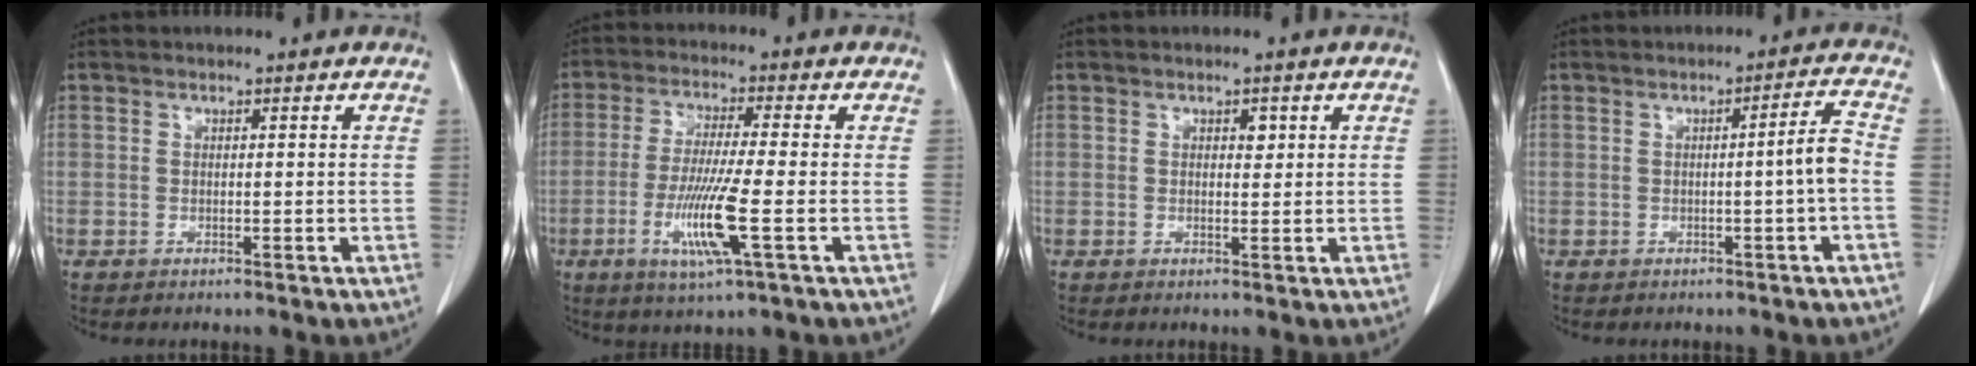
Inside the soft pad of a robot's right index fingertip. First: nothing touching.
{"total": 9.6, "force": [-2.9, -0.2, 9.1], "torque": [-0.183, -0.018, -0.057]}
{"total": 1.2, "force": [0.5, 0.7, 0.9], "torque": [-0.009, -0.001, 0.006]}
{"total": 3.7, "force": [-0.9, -0.7, 3.6], "torque": [-0.051, 0.005, -0.012]}